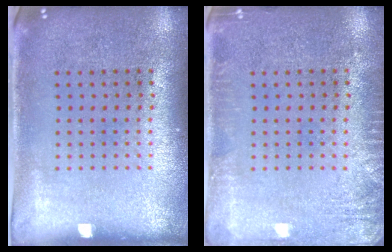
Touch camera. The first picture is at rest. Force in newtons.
{"total": 2.1, "press": 2.1, "slide": 0.4}